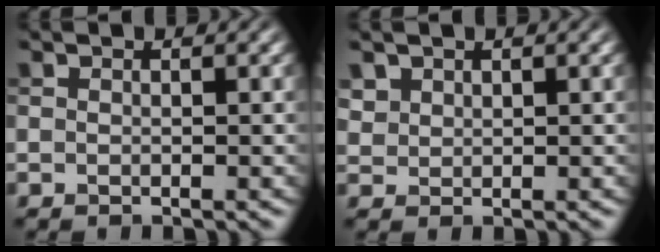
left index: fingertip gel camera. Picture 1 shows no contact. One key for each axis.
{"total": 1.4, "fx": 0.9, "fy": 1.0, "fz": 0.2, "tx": -0.009, "ty": -0.001, "tz": 0.024}